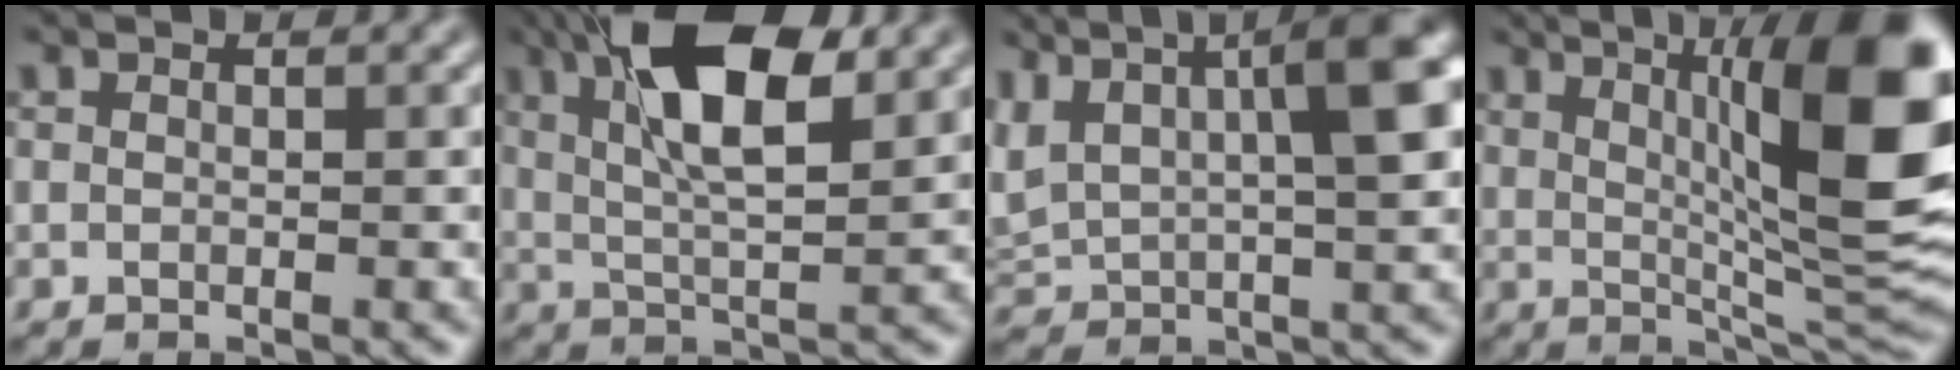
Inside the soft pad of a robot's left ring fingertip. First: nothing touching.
{"total": 10.1, "force": [4.0, 3.3, 8.6], "torque": [-0.149, 0.016, 0.062]}
{"total": 8.8, "force": [2.5, 3.5, 7.6], "torque": [-0.142, 0.014, 0.048]}
{"total": 12.9, "force": [3.1, 3.2, 12.1], "torque": [-0.165, 0.002, 0.051]}